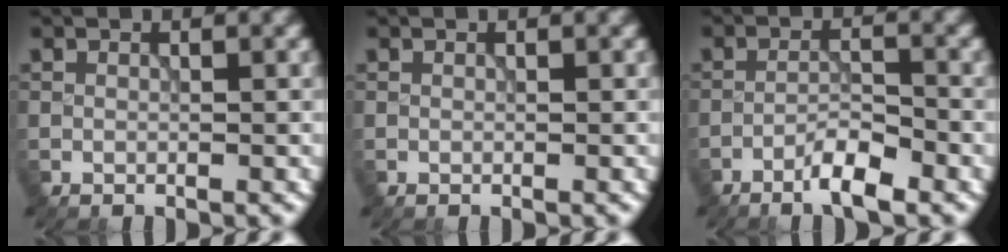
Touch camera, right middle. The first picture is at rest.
{"total": 0.0}
{"total": 3.2, "force": [-2.3, 0.5, 2.2], "torque": [-0.040, 0.008, -0.046]}